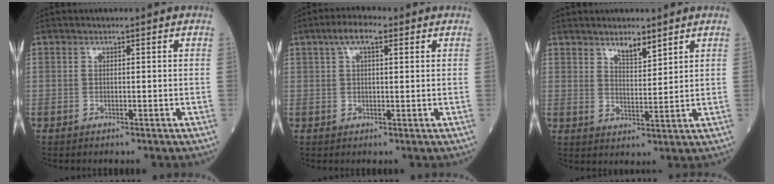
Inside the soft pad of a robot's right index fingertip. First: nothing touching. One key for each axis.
{"total": 4.9, "fx": 2.5, "fy": 1.5, "fz": 3.9, "tx": -0.077, "ty": 0.019, "tz": 0.042}
{"total": 4.0, "fx": 3.1, "fy": 1.0, "fz": 2.3, "tx": -0.041, "ty": -0.004, "tz": 0.056}